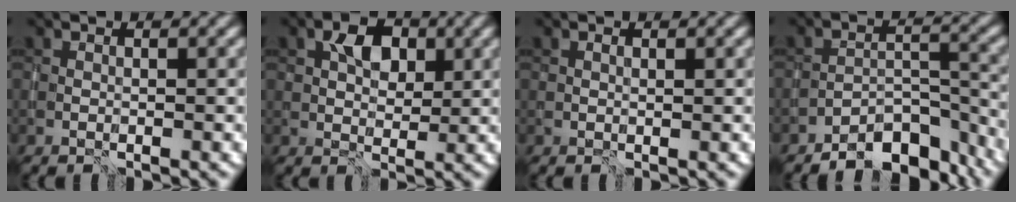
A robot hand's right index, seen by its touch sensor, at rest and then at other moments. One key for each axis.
{"total": 3.7, "fx": 1.3, "fy": 2.5, "fz": 2.4, "tx": -0.037, "ty": 0.004, "tz": 0.021}
{"total": 0.5, "fx": 0.3, "fy": 0.2, "fz": 0.3, "tx": -0.006, "ty": 0.000, "tz": 0.009}
{"total": 6.5, "fx": -5.7, "fy": 2.0, "fz": 2.4, "tx": -0.022, "ty": 0.007, "tz": -0.098}